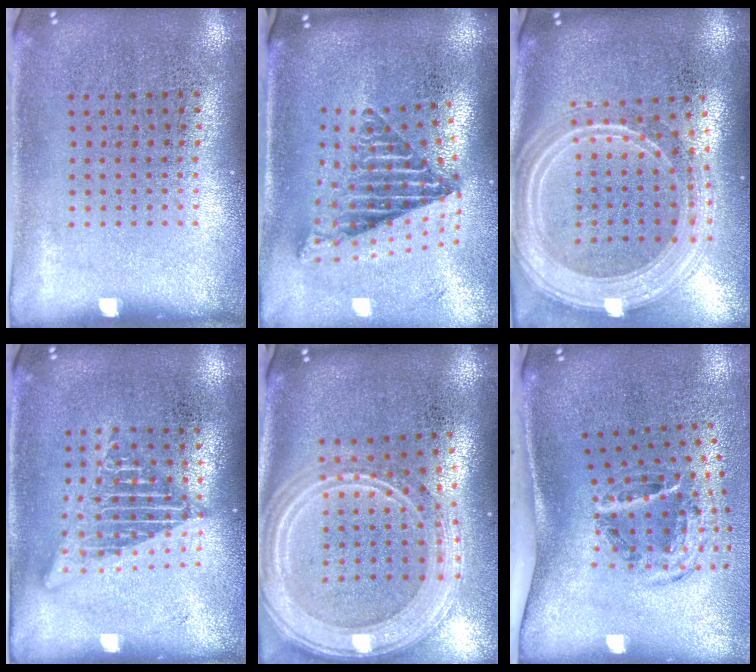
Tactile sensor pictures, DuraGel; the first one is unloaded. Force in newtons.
{"total": 2.6, "press": 1.6, "slide": 2.0}
{"total": 2.9, "press": 2.3, "slide": 1.7}
{"total": 2.2, "press": 2.2, "slide": 0.2}
{"total": 3.0, "press": 2.5, "slide": 1.8}
{"total": 2.0, "press": 1.2, "slide": 1.6}